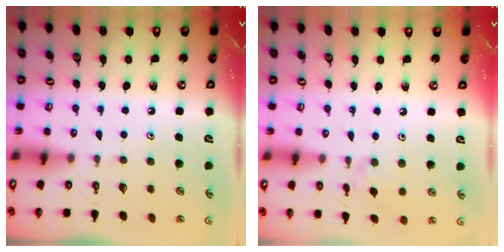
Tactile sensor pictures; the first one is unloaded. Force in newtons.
{"total": 1.2, "press": 1.1, "slide": 0.4}